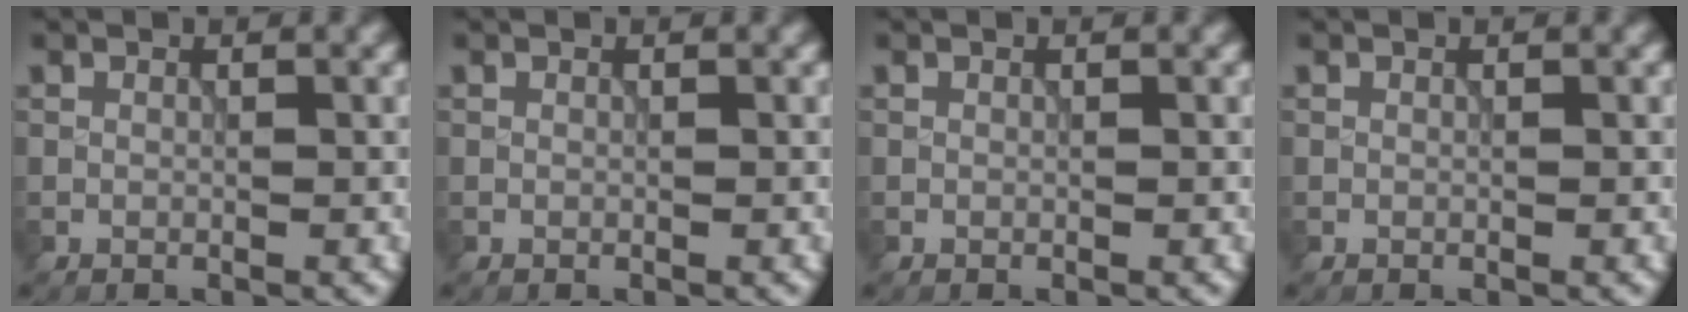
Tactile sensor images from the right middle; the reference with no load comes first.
{"total": 0.0}
{"total": 0.0}
{"total": 0.0}